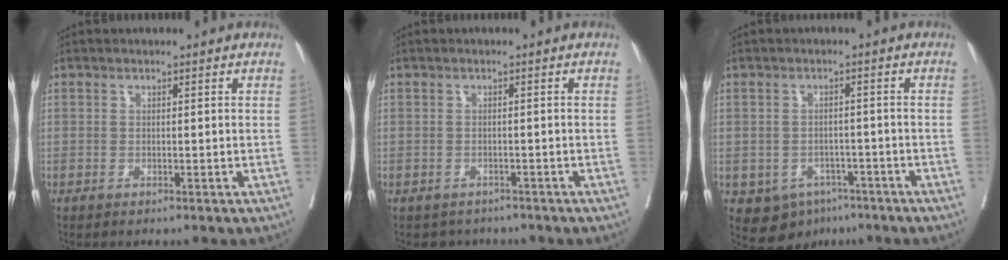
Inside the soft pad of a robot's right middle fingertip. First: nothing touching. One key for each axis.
{"total": 3.0, "fx": -2.6, "fy": 1.6, "fz": -0.1, "tx": -0.002, "ty": 0.005, "tz": -0.036}
{"total": 6.5, "fx": -3.7, "fy": 4.9, "fz": 2.1, "tx": -0.027, "ty": 0.007, "tz": -0.044}